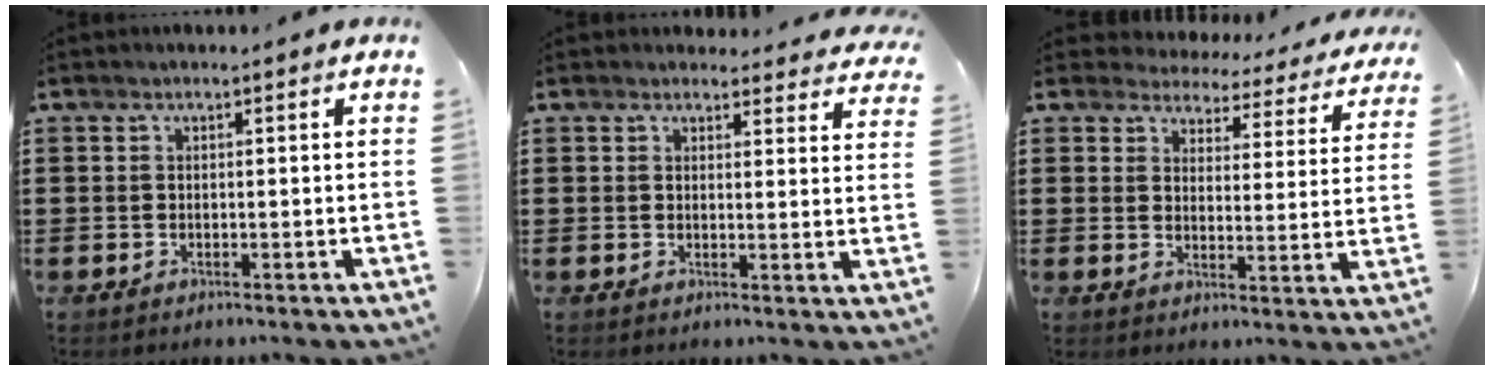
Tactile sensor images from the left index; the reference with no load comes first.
{"total": 2.8, "force": [2.7, 0.7, 0.3], "torque": [-0.007, -0.013, 0.048]}
{"total": 3.6, "force": [3.5, 0.8, 0.3], "torque": [-0.022, -0.028, 0.056]}